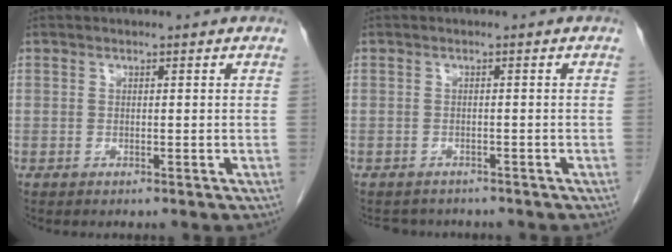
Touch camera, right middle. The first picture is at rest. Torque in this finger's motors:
{"motor_torque": [-0.15, 0.15, 0.00, 0.00]}